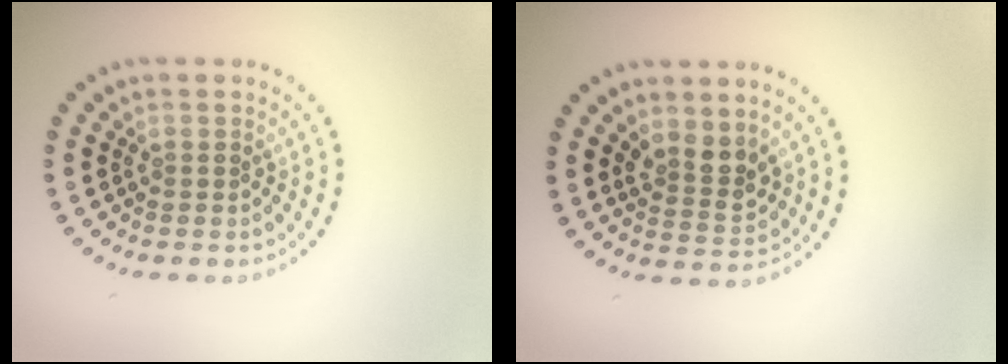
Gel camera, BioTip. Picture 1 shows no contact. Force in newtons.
{"total": 2.7, "press": 2.4, "slide": 1.2}